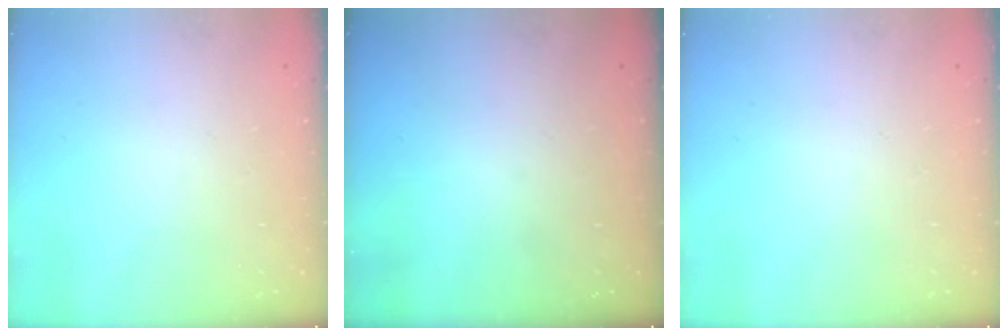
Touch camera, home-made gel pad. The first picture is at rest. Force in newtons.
{"total": 0.0}
{"total": 0.0}